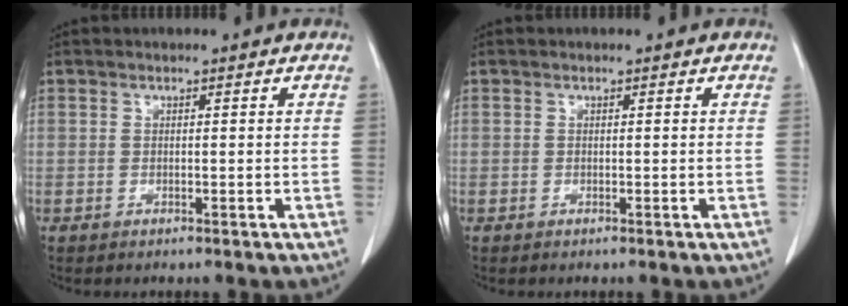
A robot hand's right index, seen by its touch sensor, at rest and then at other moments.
{"total": 0.0}